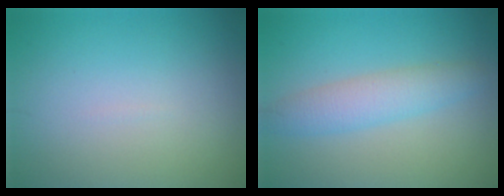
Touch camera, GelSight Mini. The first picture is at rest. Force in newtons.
{"total": 3.3, "press": 3.3, "slide": 0.1}